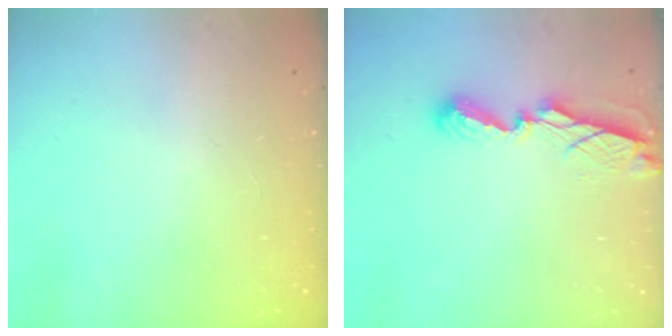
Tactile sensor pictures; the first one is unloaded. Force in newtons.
{"total": 7.7, "press": 7.7, "slide": 0.7}